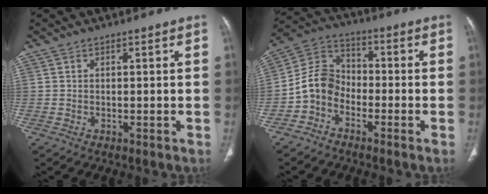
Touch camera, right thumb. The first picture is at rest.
{"total": 7.8, "force": [-3.2, 5.9, 3.9], "torque": [-0.066, 0.044, -0.079]}